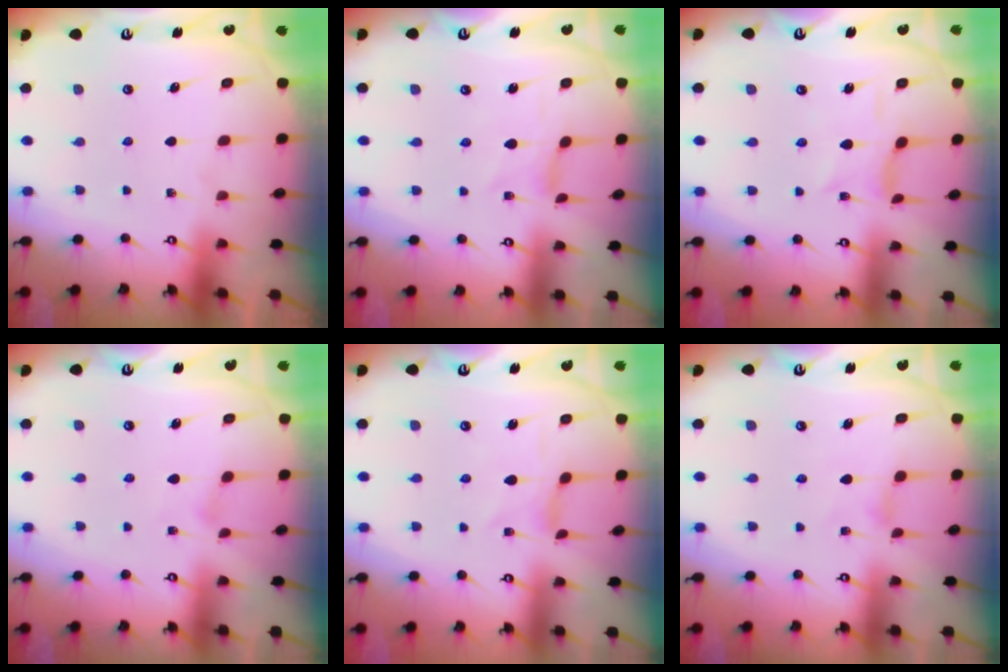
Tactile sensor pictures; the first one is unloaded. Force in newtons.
{"total": 0.0}
{"total": 0.6, "press": 0.6, "slide": 0.2}
{"total": 0.7, "press": 0.7, "slide": 0.2}
{"total": 0.7, "press": 0.6, "slide": 0.1}
{"total": 0.0}